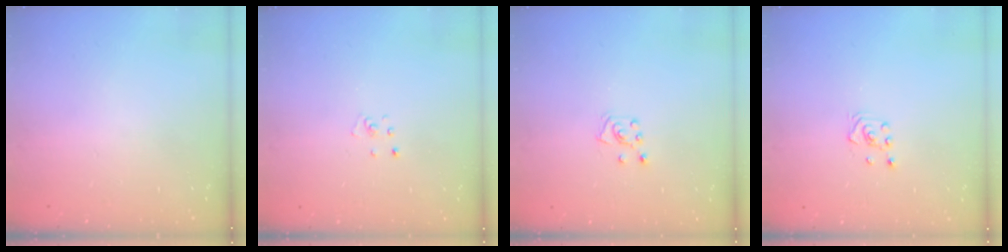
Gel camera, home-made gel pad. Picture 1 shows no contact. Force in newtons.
{"total": 2.6, "press": 2.6, "slide": 0.3}
{"total": 5.9, "press": 5.8, "slide": 0.7}
{"total": 2.6, "press": 2.4, "slide": 1.0}